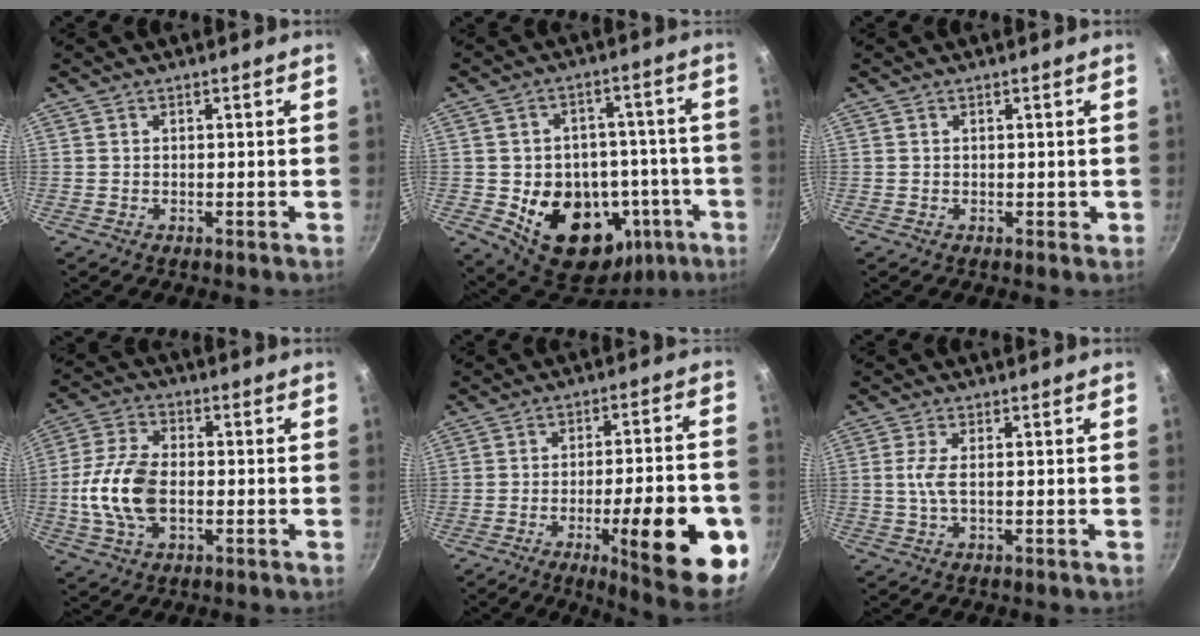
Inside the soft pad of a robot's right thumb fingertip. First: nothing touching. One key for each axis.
{"total": 22.0, "fx": -7.4, "fy": 15.9, "fz": 13.3, "tx": -0.161, "ty": 0.029, "tz": -0.082}
{"total": 0.7, "fx": 0.1, "fy": 0.6, "fz": 0.4, "tx": 0.000, "ty": 0.003, "tz": 0.002}
{"total": 12.0, "fx": -1.6, "fy": 7.0, "fz": 9.7, "tx": -0.192, "ty": 0.024, "tz": -0.037}
{"total": 20.9, "fx": -7.1, "fy": 5.3, "fz": 18.9, "tx": -0.231, "ty": 0.022, "tz": -0.093}
{"total": 3.2, "fx": -0.1, "fy": 0.8, "fz": 3.1, "tx": -0.074, "ty": 0.002, "tz": -0.002}